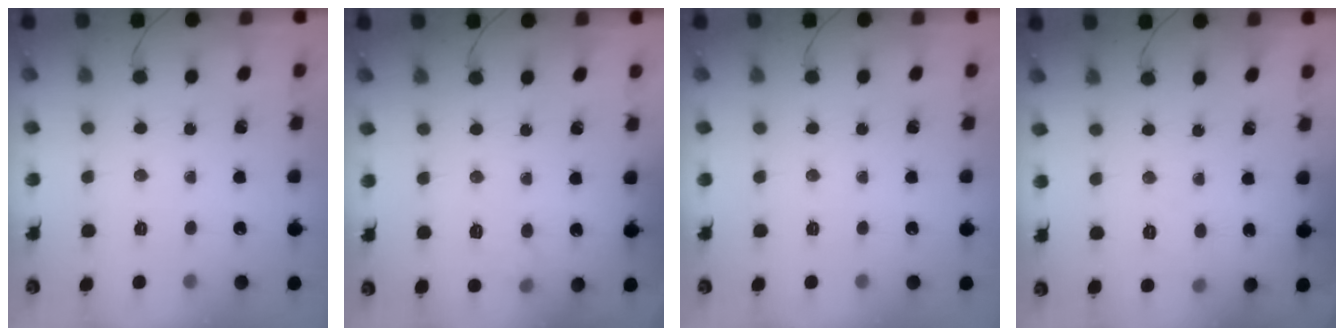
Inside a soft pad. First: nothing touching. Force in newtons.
{"total": 7.5, "press": 7.3, "slide": 2.0}
{"total": 0.0}
{"total": 4.3, "press": 4.0, "slide": 1.5}